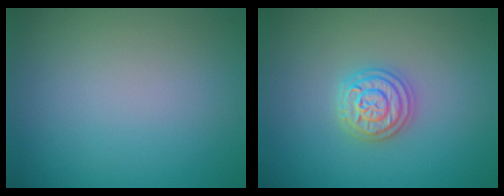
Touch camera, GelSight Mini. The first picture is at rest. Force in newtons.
{"total": 3.7, "press": 3.7, "slide": 0.5}